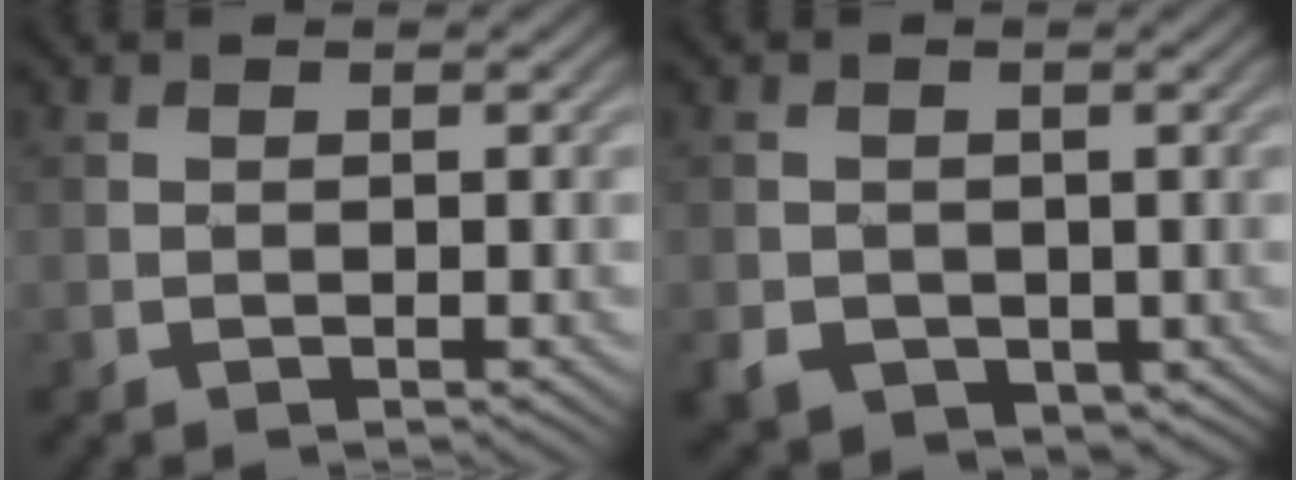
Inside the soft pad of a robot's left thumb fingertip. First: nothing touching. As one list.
[{"total": 3.6, "force": [-0.9, 3.1, 1.5], "torque": [-0.044, -0.013, -0.017]}]